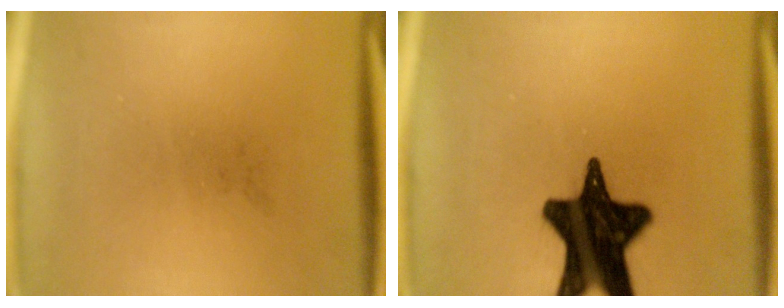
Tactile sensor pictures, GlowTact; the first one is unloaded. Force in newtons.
{"total": 18.9}